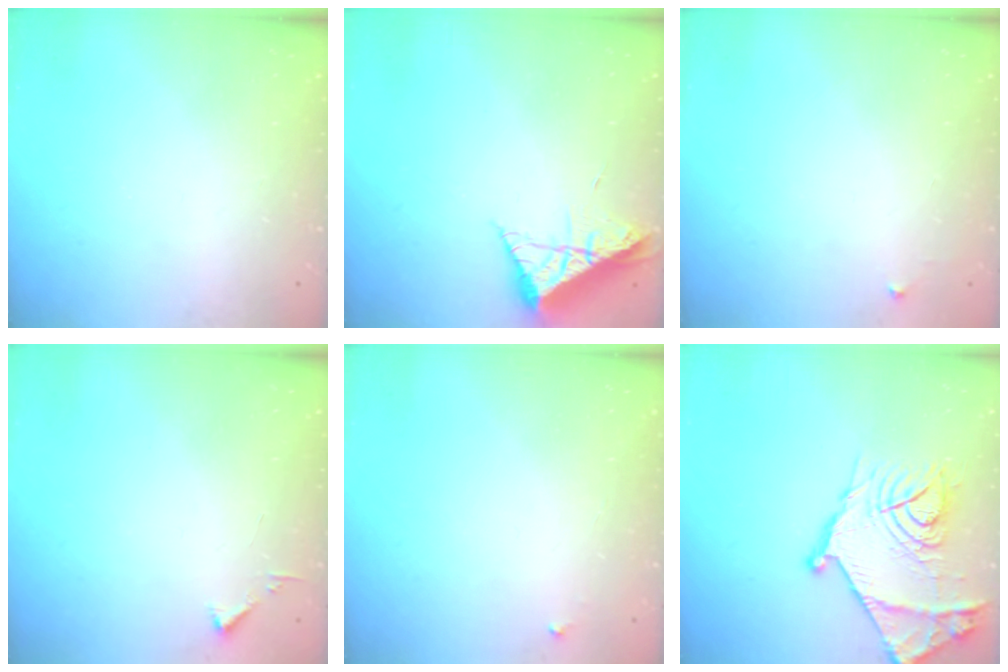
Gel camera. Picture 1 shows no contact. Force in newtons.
{"total": 7.9, "press": 7.8, "slide": 0.7}
{"total": 3.2, "press": 3.2, "slide": 0.5}
{"total": 3.1, "press": 3.1, "slide": 0.4}
{"total": 2.2, "press": 2.2, "slide": 0.1}
{"total": 23.5, "press": 23.5, "slide": 1.5}